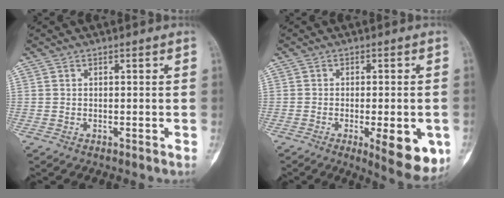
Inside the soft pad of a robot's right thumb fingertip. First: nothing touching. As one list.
[{"total": 11.4, "force": [-3.7, 3.7, 10.2], "torque": [-0.121, -0.010, -0.039]}]